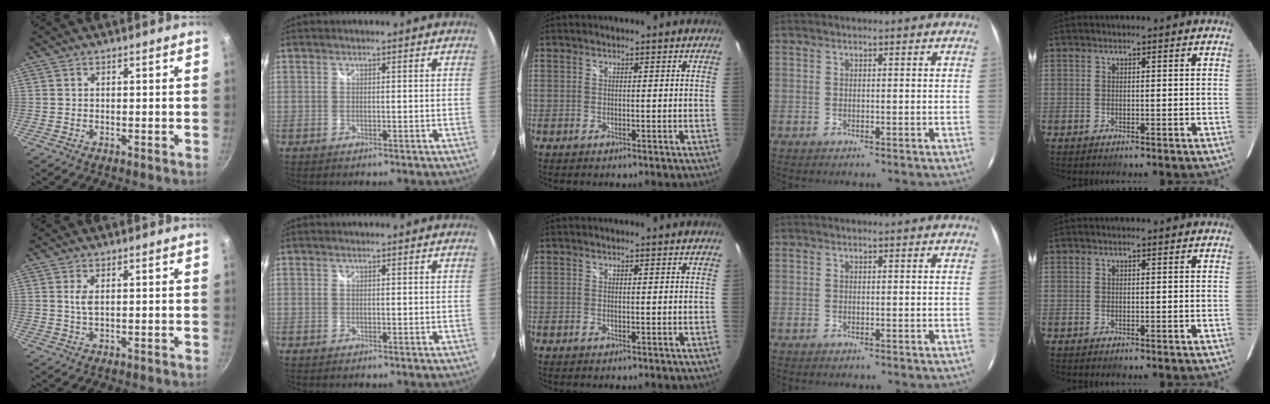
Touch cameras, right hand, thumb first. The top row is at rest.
{"thumb": {"total": 2.8, "force": [0.7, 1.2, 2.4], "torque": [-0.047, -0.005, 0.014]}}